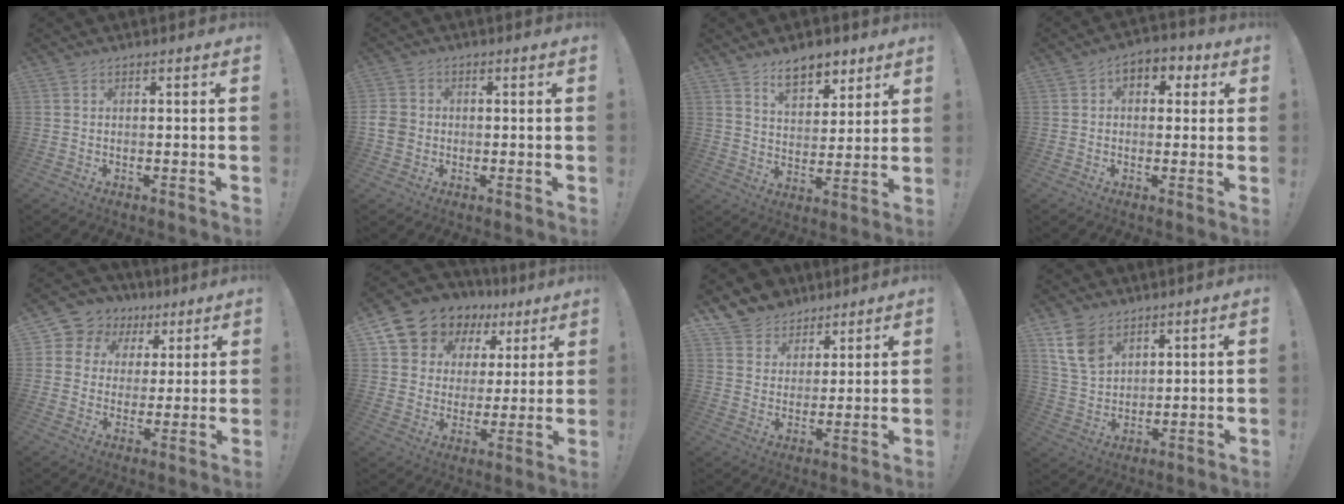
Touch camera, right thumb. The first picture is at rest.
{"total": 5.1, "force": [-1.0, 4.5, 2.1], "torque": [-0.052, 0.011, -0.019]}
{"total": 9.9, "force": [7.3, 5.0, 4.4], "torque": [-0.057, -0.042, 0.135]}
{"total": 5.8, "force": [1.4, 4.3, 3.5], "torque": [-0.044, 0.000, 0.024]}
{"total": 8.6, "force": [3.6, 7.6, 2.0], "torque": [-0.035, -0.024, 0.075]}
{"total": 11.3, "force": [8.1, 7.6, 2.1], "torque": [-0.045, -0.068, 0.158]}
{"total": 7.6, "force": [5.3, 5.5, 0.3], "torque": [-0.008, -0.045, 0.108]}
{"total": 10.3, "force": [6.3, 6.5, 4.9], "torque": [-0.091, -0.024, 0.127]}